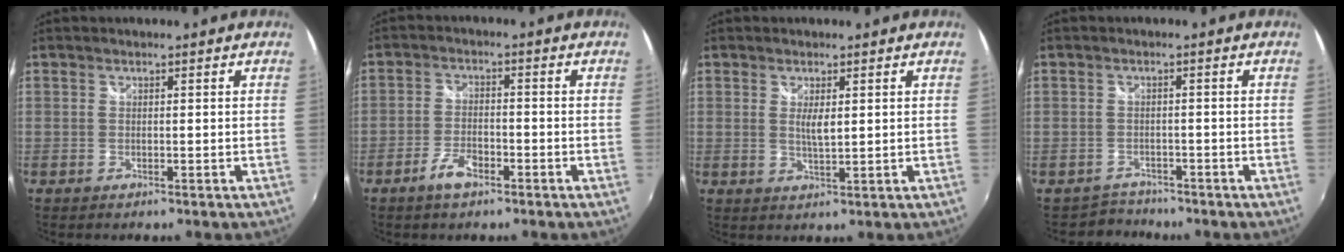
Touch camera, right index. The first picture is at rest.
{"total": 5.0, "force": [-3.2, 2.0, 3.2], "torque": [-0.073, 0.003, -0.057]}
{"total": 2.9, "force": [0.7, 0.9, 2.7], "torque": [-0.047, -0.006, 0.011]}
{"total": 3.3, "force": [-2.4, 2.0, -1.0], "torque": [0.007, 0.014, -0.043]}